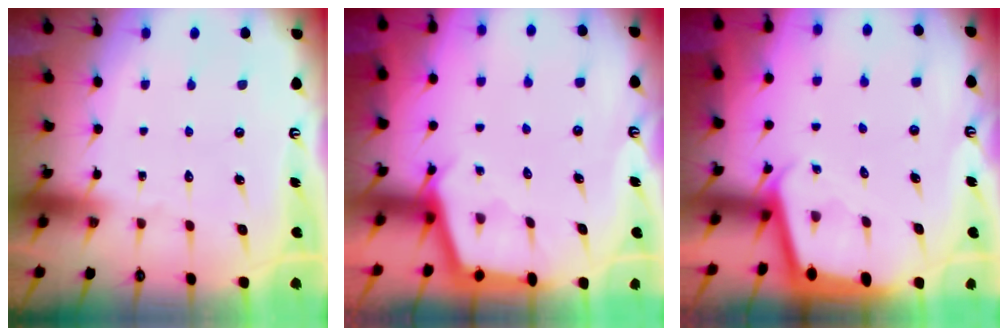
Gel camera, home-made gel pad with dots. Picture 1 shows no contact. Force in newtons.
{"total": 3.0, "press": 2.9, "slide": 0.3}
{"total": 1.7, "press": 1.7, "slide": 0.0}